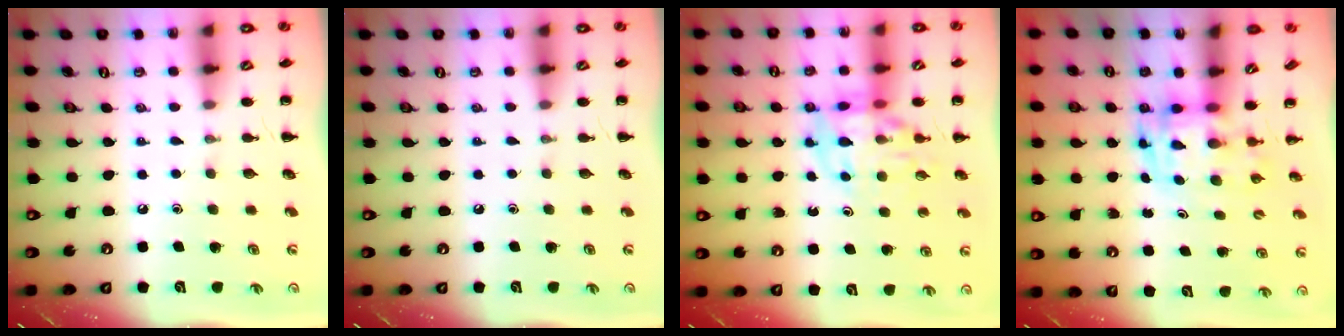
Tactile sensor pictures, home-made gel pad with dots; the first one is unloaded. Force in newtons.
{"total": 0.0}
{"total": 10.5, "press": 10.0, "slide": 3.3}
{"total": 3.6, "press": 3.6, "slide": 0.7}